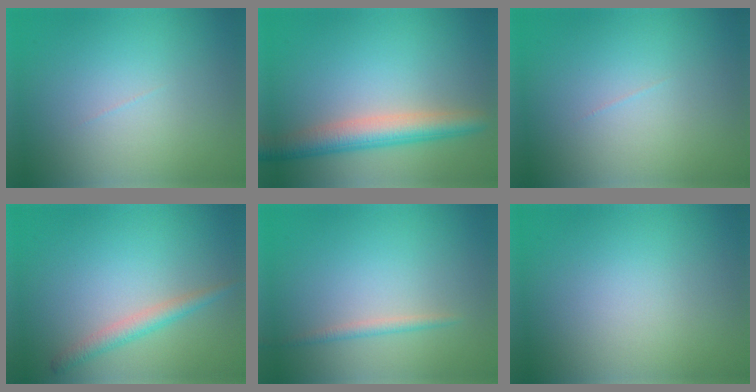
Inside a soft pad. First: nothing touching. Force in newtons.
{"total": 4.7, "press": 4.7, "slide": 0.2}
{"total": 0.0}
{"total": 2.0, "press": 2.0, "slide": 0.0}
{"total": 1.1, "press": 1.1, "slide": 0.1}
{"total": 0.0}